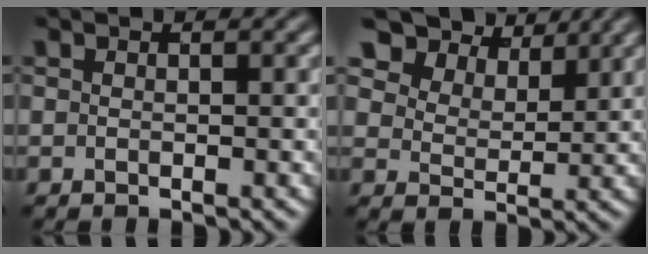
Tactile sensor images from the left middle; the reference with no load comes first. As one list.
[{"total": 8.1, "force": [6.5, 4.0, 2.9], "torque": [-0.073, -0.015, 0.124]}]